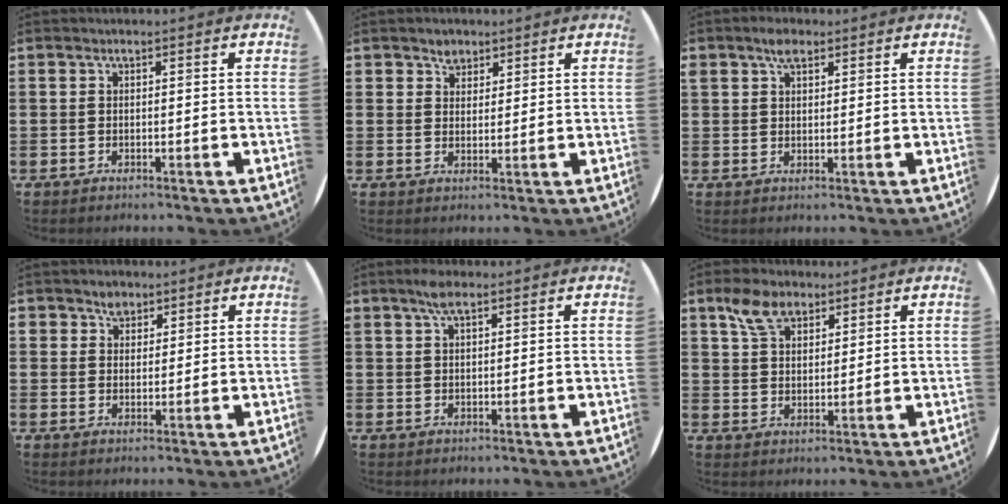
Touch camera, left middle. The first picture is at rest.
{"total": 2.6, "force": [2.1, 1.6, 0.3], "torque": [0.007, -0.002, 0.038]}
{"total": 2.8, "force": [2.1, 1.5, 1.2], "torque": [-0.010, -0.001, 0.035]}
{"total": 2.7, "force": [2.0, 1.8, 0.4], "torque": [0.004, -0.001, 0.036]}
{"total": 2.8, "force": [2.0, 1.0, 1.6], "torque": [-0.028, 0.003, 0.034]}
{"total": 5.8, "force": [4.0, 3.3, 2.7], "torque": [-0.057, 0.003, 0.073]}